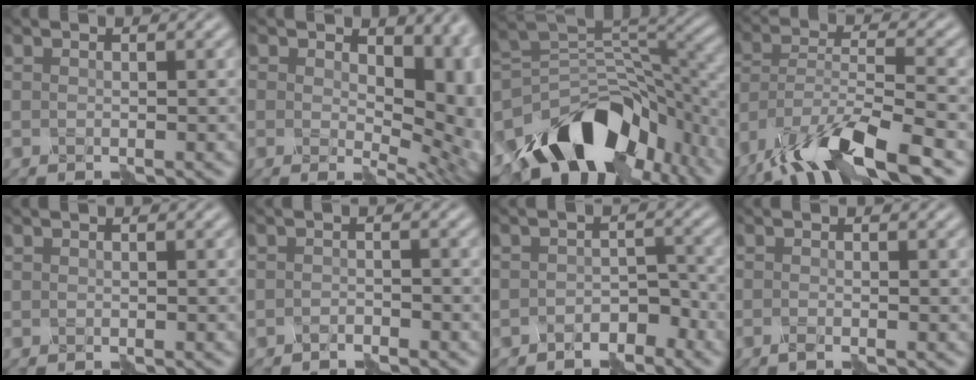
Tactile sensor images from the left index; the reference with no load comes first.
{"total": 9.5, "force": [1.7, 6.2, 7.0], "torque": [-0.070, -0.013, 0.031]}
{"total": 12.0, "force": [-7.4, 6.8, 6.7], "torque": [-0.104, 0.012, -0.126]}
{"total": 11.8, "force": [-8.9, 3.0, 7.0], "torque": [-0.135, -0.001, -0.167]}
{"total": 0.0}
{"total": 1.2, "force": [-1.2, 0.2, 0.1], "torque": [-0.001, 0.004, -0.017]}
{"total": 2.5, "force": [-2.2, 1.0, 0.4], "torque": [-0.003, 0.013, -0.032]}
{"total": 1.2, "force": [-0.9, 0.2, 0.6], "torque": [-0.014, 0.000, -0.014]}